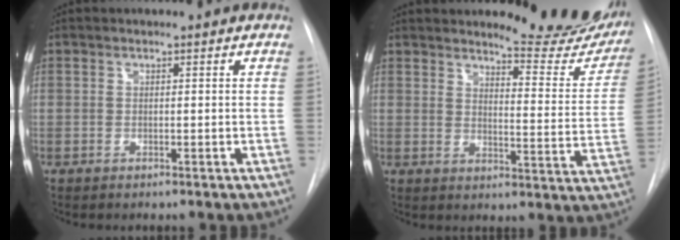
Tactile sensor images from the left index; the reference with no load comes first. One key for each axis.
{"total": 15.0, "fx": 13.8, "fy": 2.8, "fz": 5.3, "tx": -0.044, "ty": -0.074, "tz": 0.148}